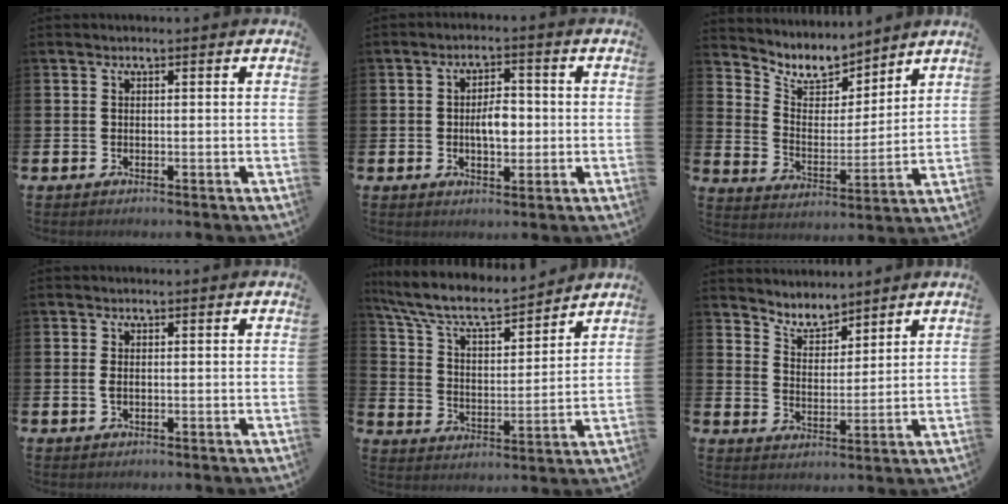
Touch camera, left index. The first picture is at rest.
{"total": 4.2, "force": [-0.2, 2.4, 3.5], "torque": [-0.045, -0.001, -0.012]}
{"total": 8.2, "force": [7.5, 2.8, 1.8], "torque": [-0.068, -0.051, 0.134]}
{"total": 1.2, "force": [0.1, 0.6, 1.0], "torque": [-0.019, 0.004, -0.001]}
{"total": 8.2, "force": [7.5, 2.0, 2.7], "torque": [-0.090, -0.051, 0.130]}
{"total": 5.0, "force": [4.9, 1.1, 0.1], "torque": [-0.024, -0.027, 0.089]}